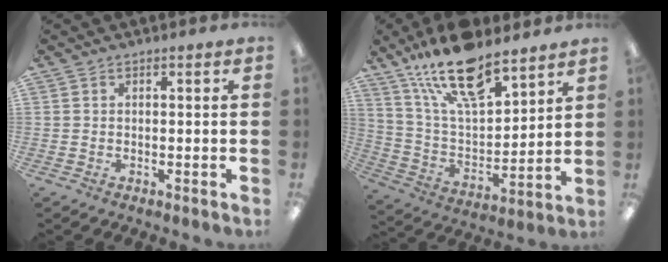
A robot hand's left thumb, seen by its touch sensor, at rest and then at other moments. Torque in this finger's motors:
{"motor_torque": [1.58, 0.75, 1.61, -1.16, 0.62]}